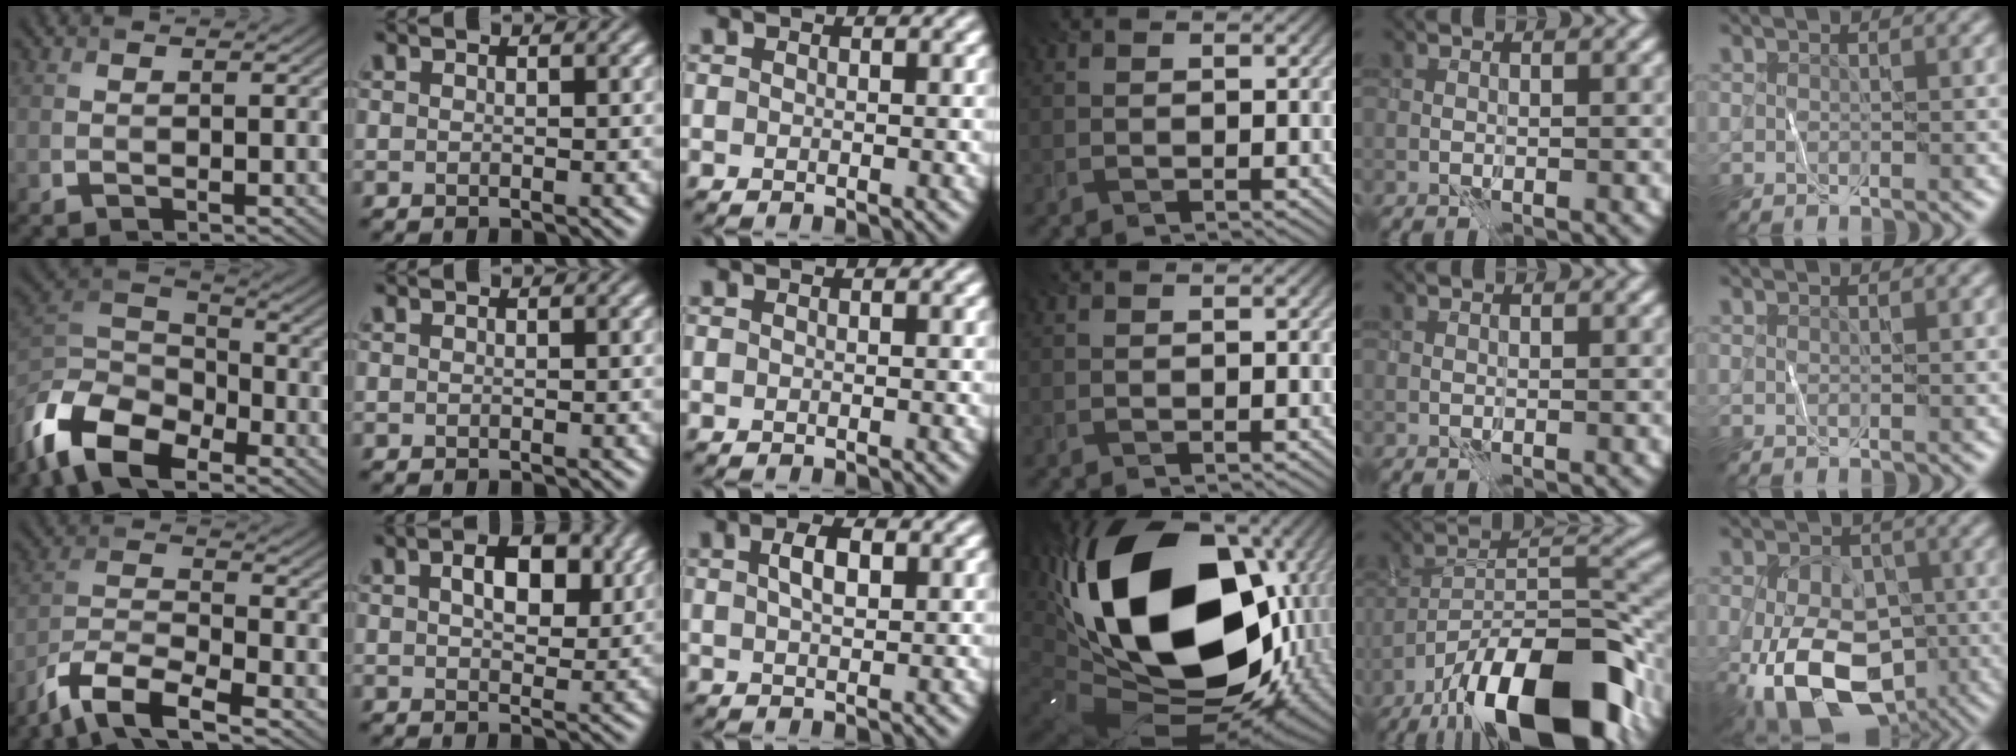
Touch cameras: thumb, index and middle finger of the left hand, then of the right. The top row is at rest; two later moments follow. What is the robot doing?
{"motion": "wipe", "object": "whiteboard"}